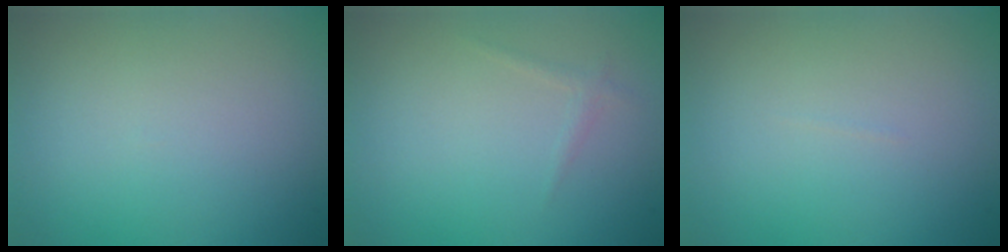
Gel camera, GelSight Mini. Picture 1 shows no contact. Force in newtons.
{"total": 0.6, "press": 0.6, "slide": 0.1}
{"total": 0.0}